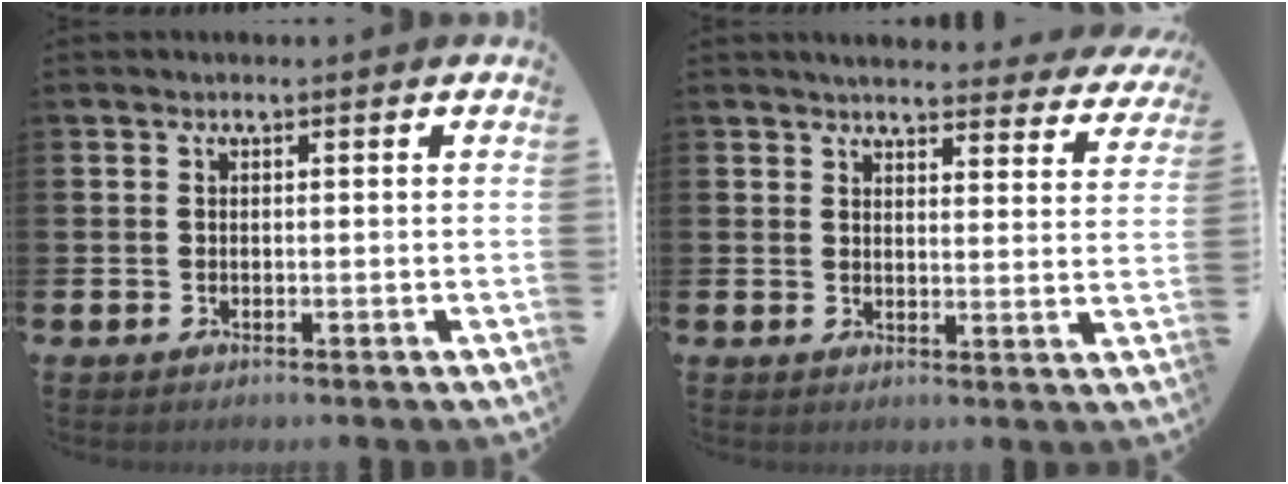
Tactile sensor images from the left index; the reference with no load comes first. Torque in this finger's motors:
{"motor_torque": [0.99, -1.16, 0.07, 0.10]}